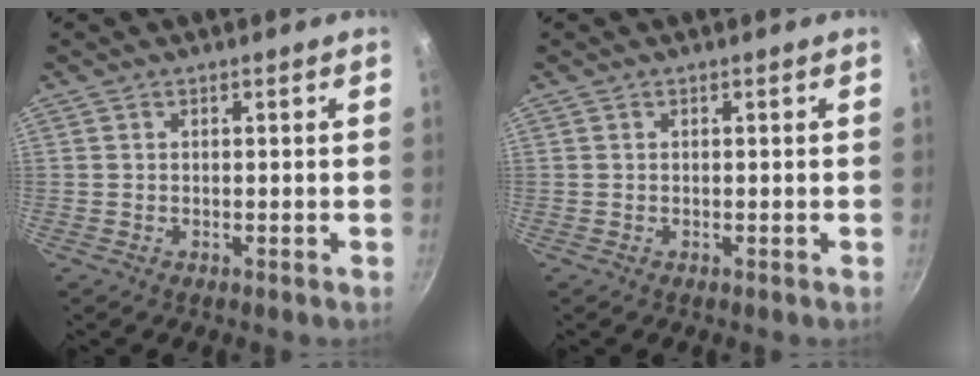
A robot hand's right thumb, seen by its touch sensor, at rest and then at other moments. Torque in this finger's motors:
{"motor_torque": [-0.05, 0.05, -0.26, 0.26, 0.02]}